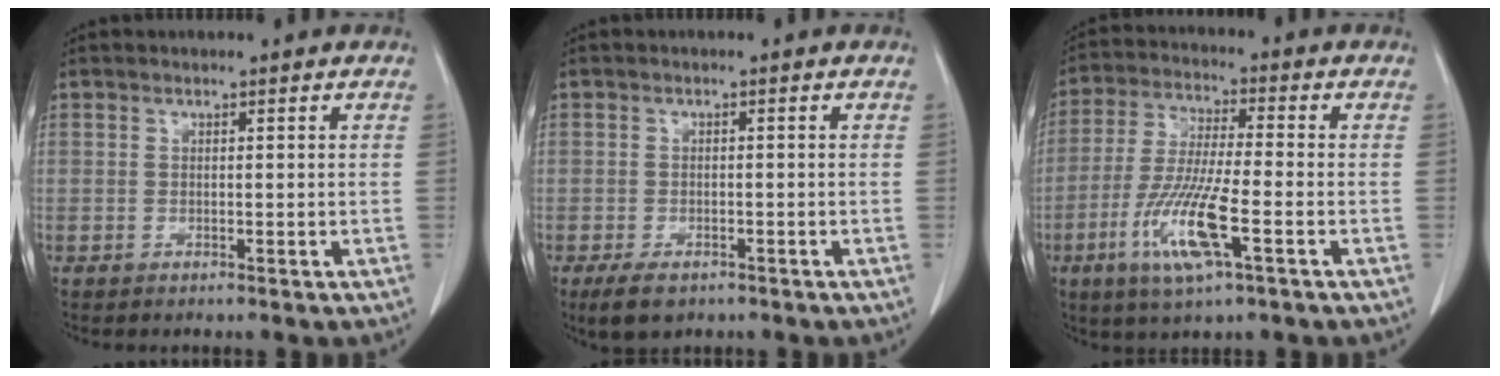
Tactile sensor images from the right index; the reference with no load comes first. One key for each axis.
{"total": 4.8, "fx": -3.1, "fy": 2.5, "fz": 2.6, "tx": -0.050, "ty": -0.005, "tz": -0.045}
{"total": 12.3, "fx": -4.8, "fy": 1.6, "fz": 11.2, "tx": -0.231, "ty": -0.020, "tz": -0.089}